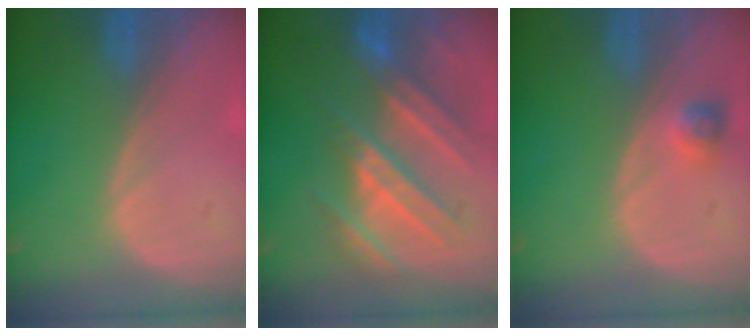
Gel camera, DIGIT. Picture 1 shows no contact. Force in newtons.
{"total": 9.9, "press": 9.5, "slide": 2.8}
{"total": 2.3, "press": 2.2, "slide": 0.3}